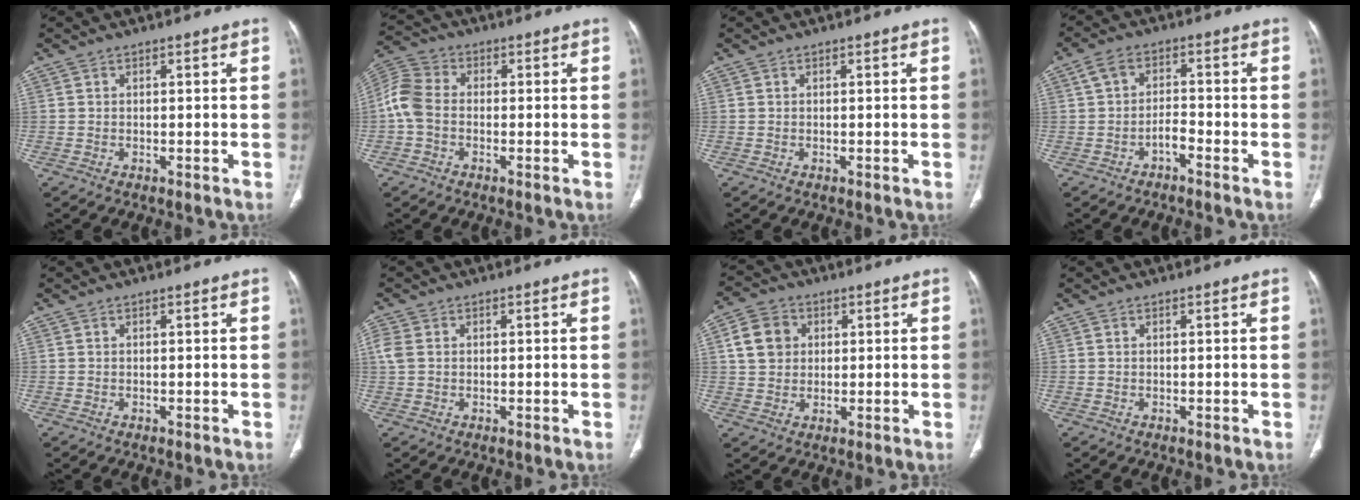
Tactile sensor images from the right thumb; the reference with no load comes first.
{"total": 6.9, "force": [-1.0, 5.0, 4.7], "torque": [-0.102, 0.019, -0.031]}
{"total": 0.0}
{"total": 4.1, "force": [-1.9, 2.2, 2.8], "torque": [-0.048, 0.027, -0.039]}
{"total": 0.0}
{"total": 2.6, "force": [0.5, 1.9, 1.7], "torque": [-0.057, 0.009, 0.011]}
{"total": 7.2, "force": [1.9, 6.1, 3.5], "torque": [-0.042, 0.001, 0.033]}
{"total": 0.0}